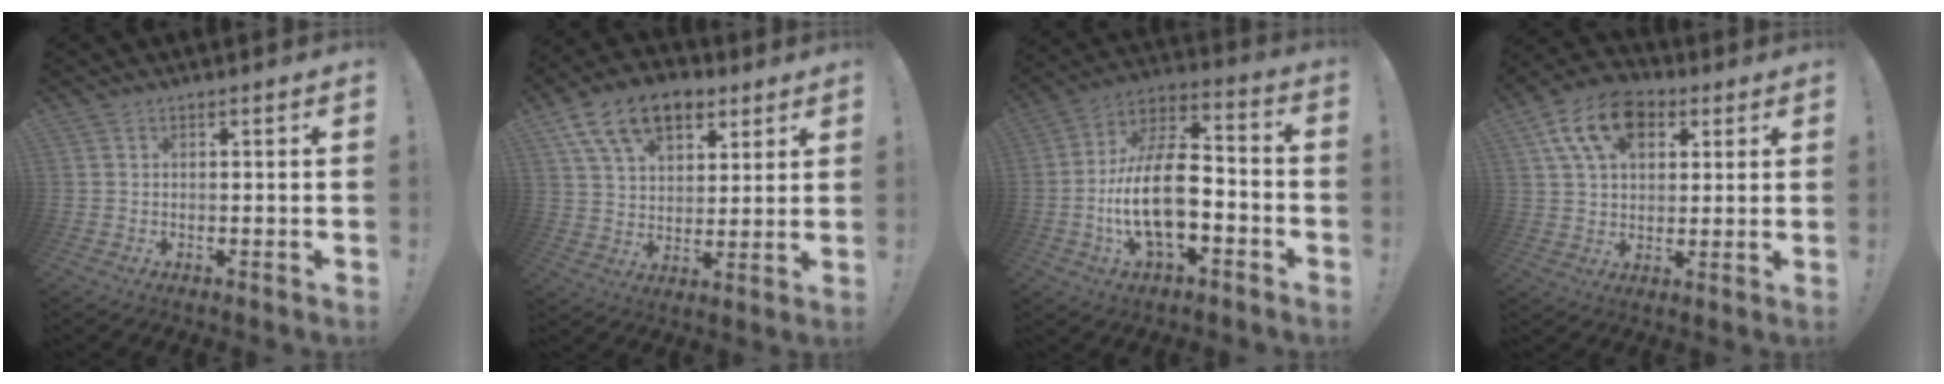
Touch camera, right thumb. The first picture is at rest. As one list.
[{"total": 16.1, "force": [8.5, 10.1, 9.3], "torque": [-0.158, -0.030, 0.159]}, {"total": 19.3, "force": [-4.8, 10.0, 15.8], "torque": [-0.308, 0.025, -0.081]}, {"total": 14.6, "force": [6.0, 10.1, 8.7], "torque": [-0.147, -0.009, 0.118]}]